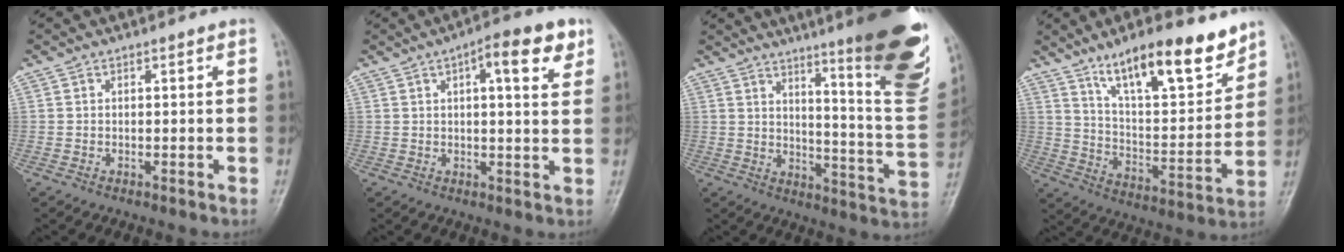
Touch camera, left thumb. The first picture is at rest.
{"total": 9.0, "force": [4.1, 2.8, 7.5], "torque": [-0.088, -0.007, 0.051]}
{"total": 23.9, "force": [14.5, 3.3, 18.8], "torque": [-0.226, -0.080, 0.197]}
{"total": 18.0, "force": [12.5, 5.3, 11.9], "torque": [-0.151, -0.073, 0.214]}